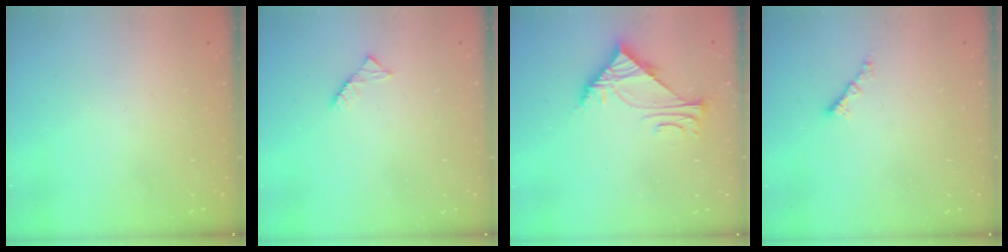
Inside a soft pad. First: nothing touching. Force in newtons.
{"total": 2.6, "press": 2.6, "slide": 0.4}
{"total": 7.0, "press": 7.0, "slide": 0.4}
{"total": 1.8, "press": 1.8, "slide": 0.2}